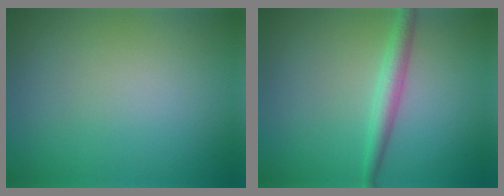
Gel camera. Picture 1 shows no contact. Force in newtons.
{"total": 2.4, "press": 2.4, "slide": 0.1}